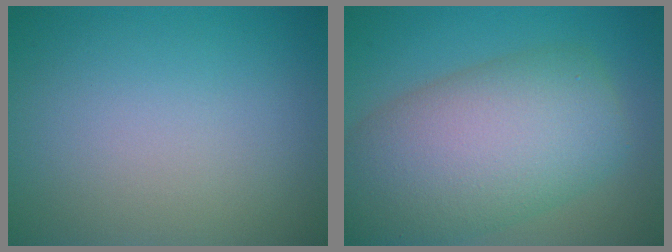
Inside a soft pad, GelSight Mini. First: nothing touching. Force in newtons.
{"total": 11.3, "press": 11.3, "slide": 0.8}